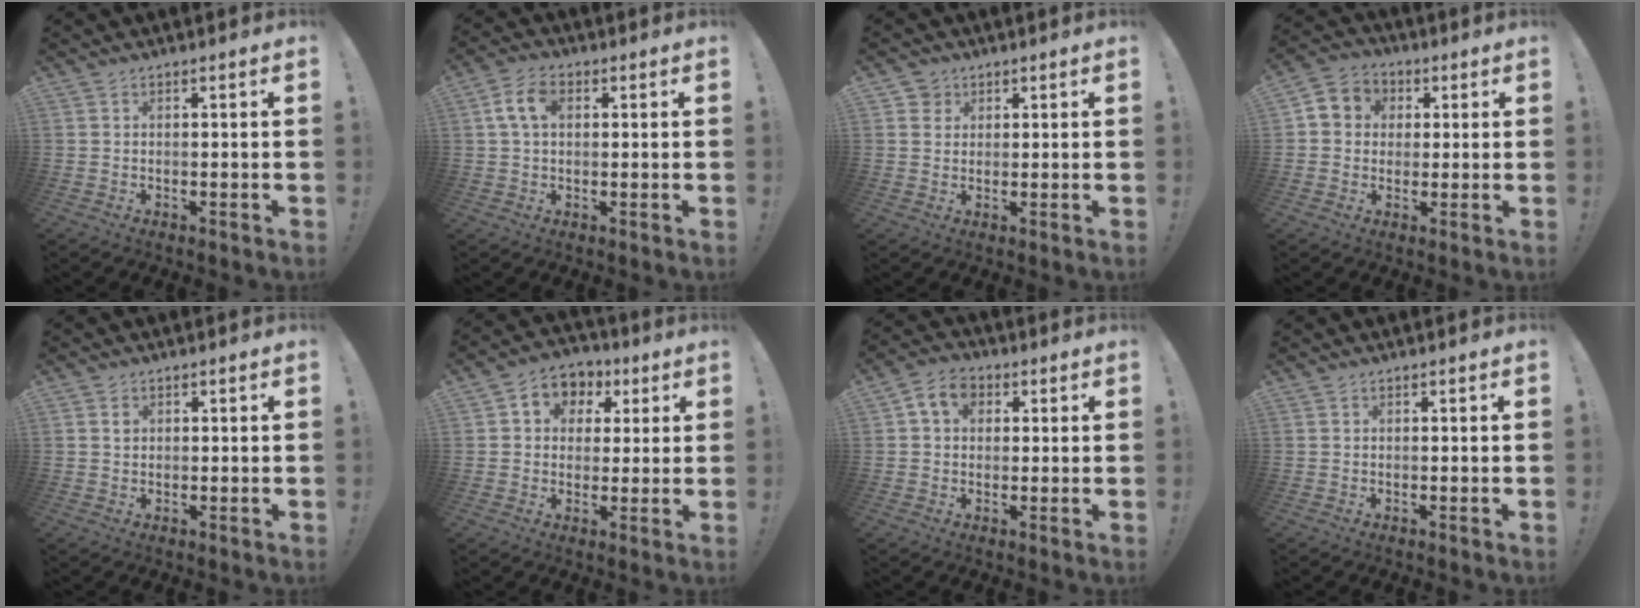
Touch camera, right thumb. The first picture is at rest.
{"total": 7.5, "force": [1.7, 4.8, 5.5], "torque": [-0.109, 0.012, 0.035]}
{"total": 3.5, "force": [2.1, 2.7, 0.5], "torque": [-0.007, -0.008, 0.037]}
{"total": 6.6, "force": [0.2, 6.3, 1.9], "torque": [-0.033, 0.011, 0.011]}
{"total": 1.1, "force": [0.5, 0.9, 0.1], "torque": [0.006, 0.001, 0.008]}
{"total": 7.8, "force": [1.7, 7.0, 3.0], "torque": [-0.039, 0.000, 0.037]}
{"total": 7.1, "force": [2.2, 5.4, 3.9], "torque": [-0.065, 0.007, 0.043]}
{"total": 0.0}